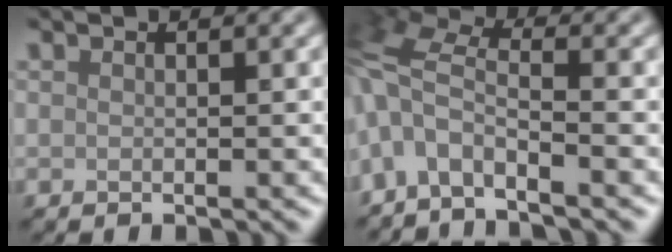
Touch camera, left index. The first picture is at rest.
{"total": 5.6, "force": [-2.7, 2.5, 4.2], "torque": [-0.091, 0.008, -0.066]}